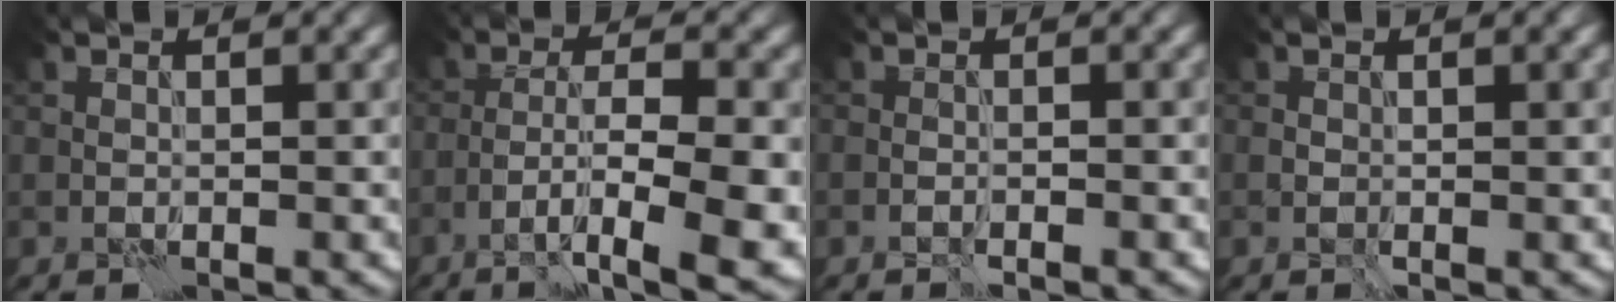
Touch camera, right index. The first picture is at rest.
{"total": 10.5, "force": [-4.8, 2.8, 8.9], "torque": [-0.147, -0.005, -0.069]}
{"total": 1.1, "force": [-0.8, 0.1, 0.7], "torque": [-0.012, 0.002, -0.017]}
{"total": 1.6, "force": [-0.1, 0.7, 1.5], "torque": [-0.021, -0.002, -0.002]}